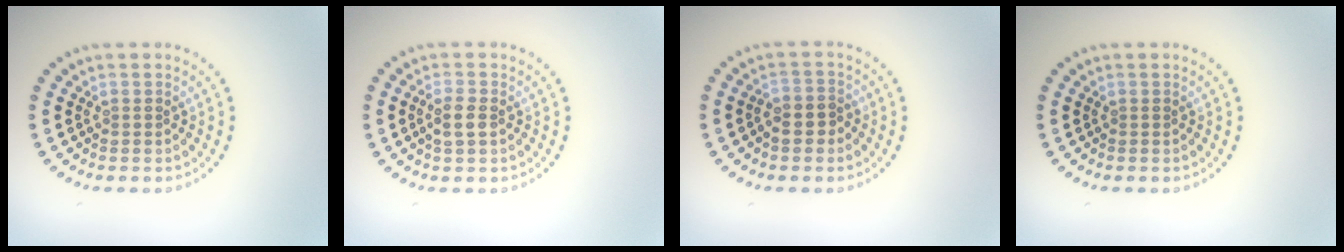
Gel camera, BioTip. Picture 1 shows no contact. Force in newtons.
{"total": 1.8, "press": 1.8, "slide": 0.3}
{"total": 2.2, "press": 2.0, "slide": 0.9}
{"total": 0.0}